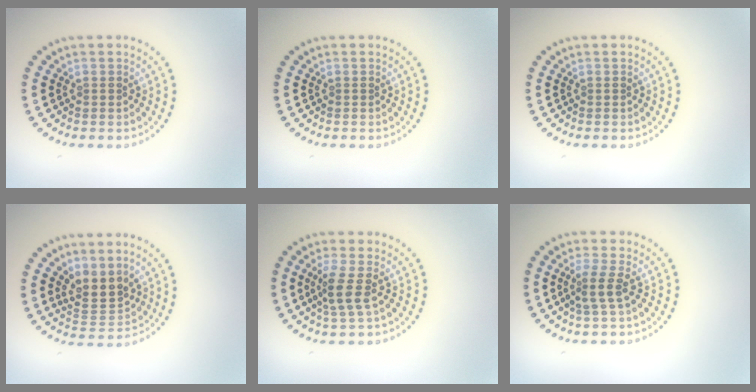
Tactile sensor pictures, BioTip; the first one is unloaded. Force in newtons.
{"total": 0.0}
{"total": 0.0}
{"total": 3.0, "press": 2.4, "slide": 1.7}
{"total": 2.5, "press": 1.9, "slide": 1.6}
{"total": 2.0, "press": 1.5, "slide": 1.3}